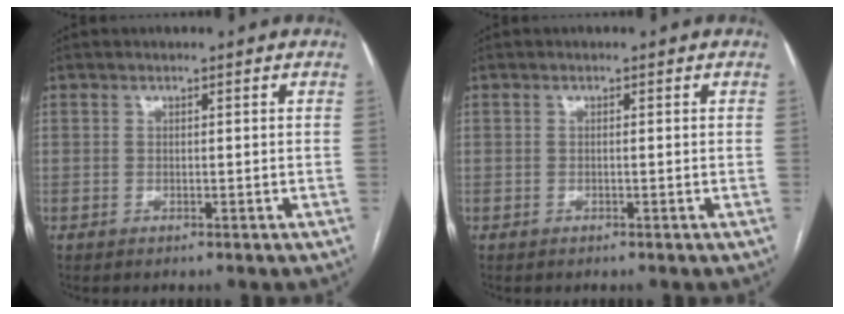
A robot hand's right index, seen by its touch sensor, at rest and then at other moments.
{"total": 0.0}